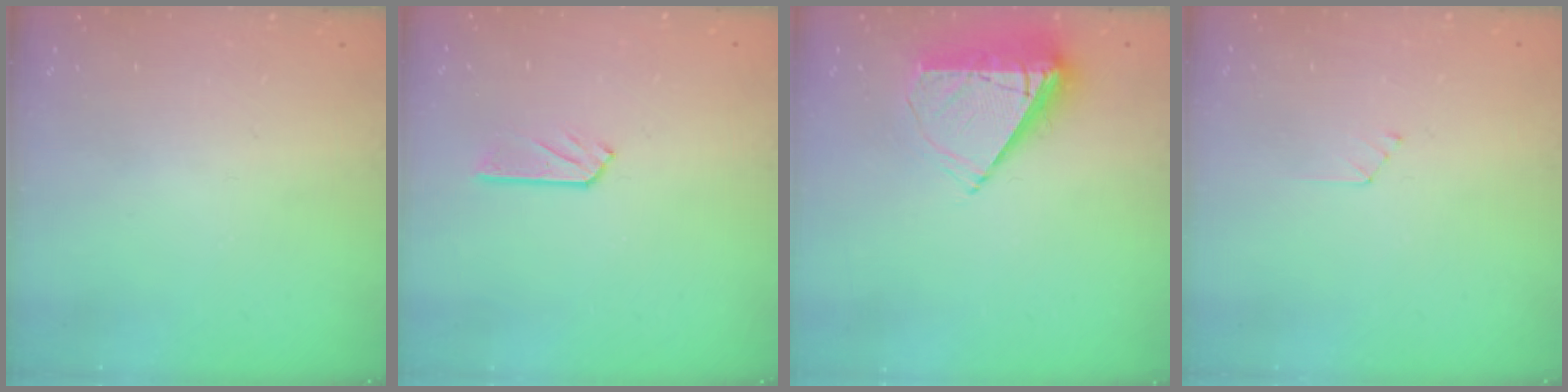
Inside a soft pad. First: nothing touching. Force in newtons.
{"total": 5.4, "press": 5.3, "slide": 0.5}
{"total": 8.9, "press": 8.9, "slide": 0.3}
{"total": 4.9, "press": 4.9, "slide": 0.5}